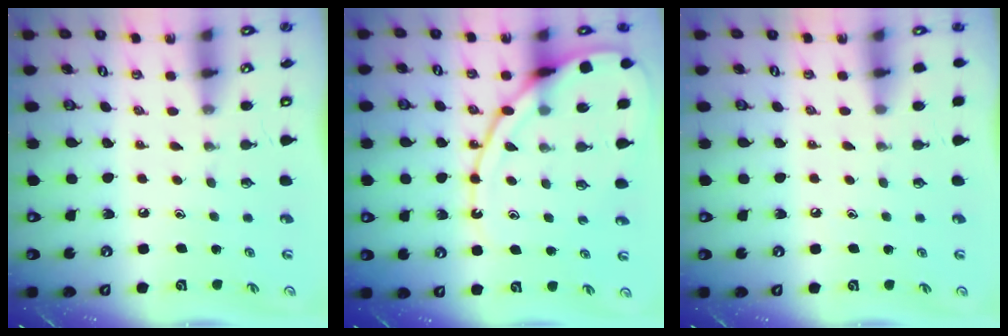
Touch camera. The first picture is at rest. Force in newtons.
{"total": 13.8, "press": 13.7, "slide": 1.3}
{"total": 3.3, "press": 3.2, "slide": 0.5}